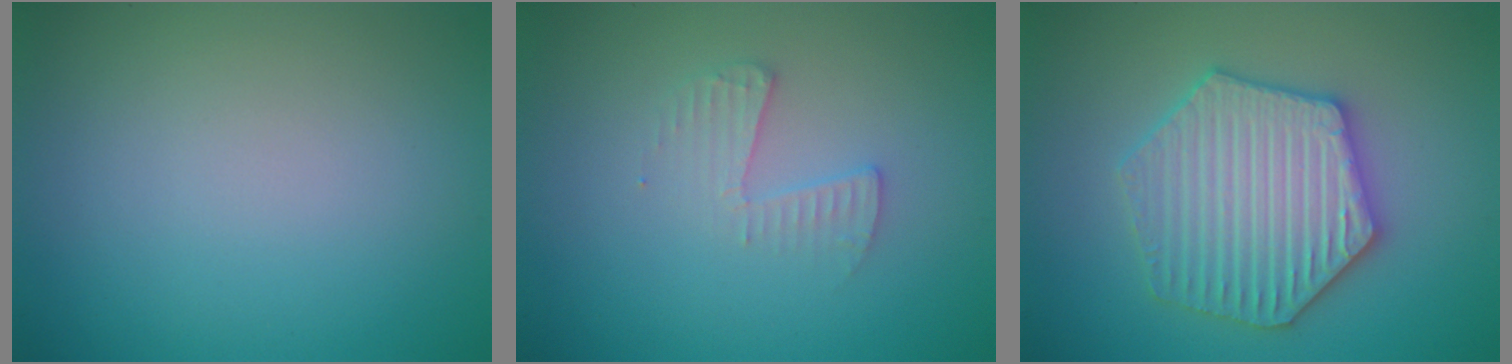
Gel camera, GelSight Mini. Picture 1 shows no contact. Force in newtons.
{"total": 1.6, "press": 1.6, "slide": 0.1}
{"total": 6.1, "press": 6.1, "slide": 1.1}